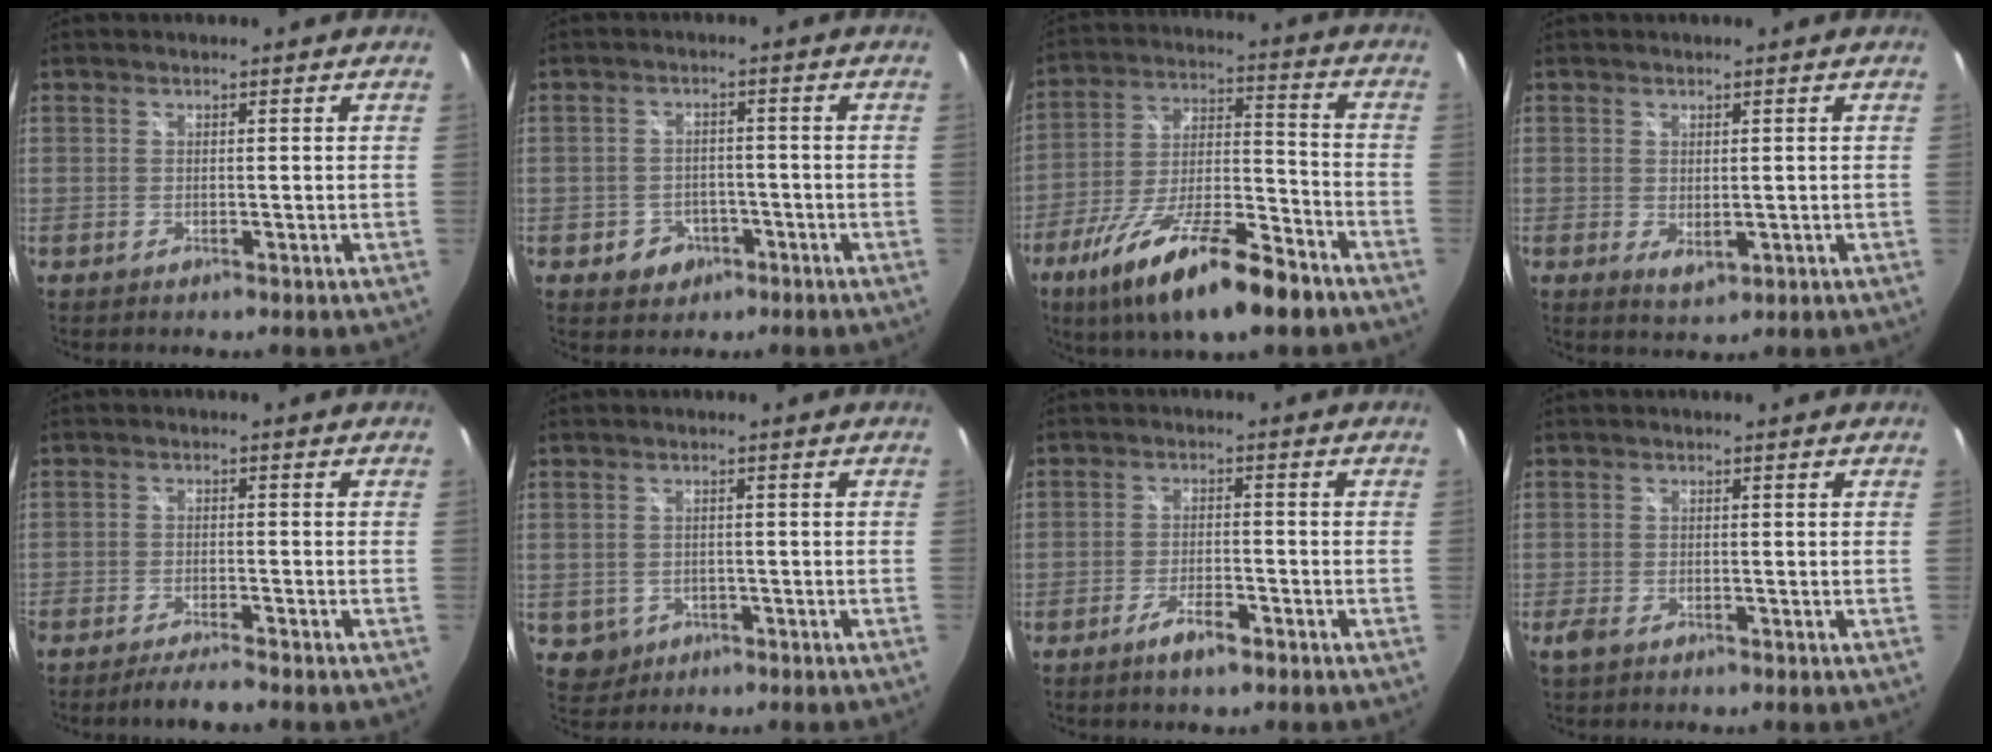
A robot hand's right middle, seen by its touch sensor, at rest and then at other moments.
{"total": 4.9, "force": [-2.4, 4.1, 1.3], "torque": [-0.038, 0.008, -0.025]}
{"total": 20.3, "force": [-13.1, 5.3, 14.6], "torque": [-0.272, -0.035, -0.221]}
{"total": 2.7, "force": [-0.2, 1.6, 2.1], "torque": [-0.035, -0.009, 0.000]}
{"total": 4.8, "force": [-4.3, 0.1, 2.2], "torque": [-0.059, -0.004, -0.075]}
{"total": 3.5, "force": [-1.1, 3.2, 0.9], "torque": [-0.028, 0.000, -0.006]}
{"total": 4.5, "force": [-3.2, 1.2, 3.0], "torque": [-0.071, -0.005, -0.055]}
{"total": 2.2, "force": [-1.4, 1.1, 1.2], "torque": [-0.027, -0.006, -0.028]}